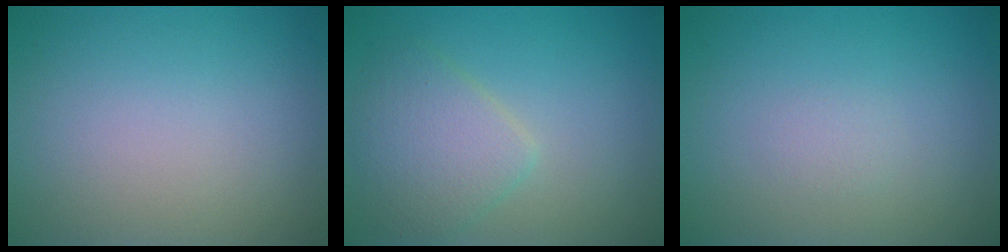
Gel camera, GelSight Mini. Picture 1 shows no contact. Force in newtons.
{"total": 3.8, "press": 3.8, "slide": 0.1}
{"total": 0.6, "press": 0.6, "slide": 0.0}